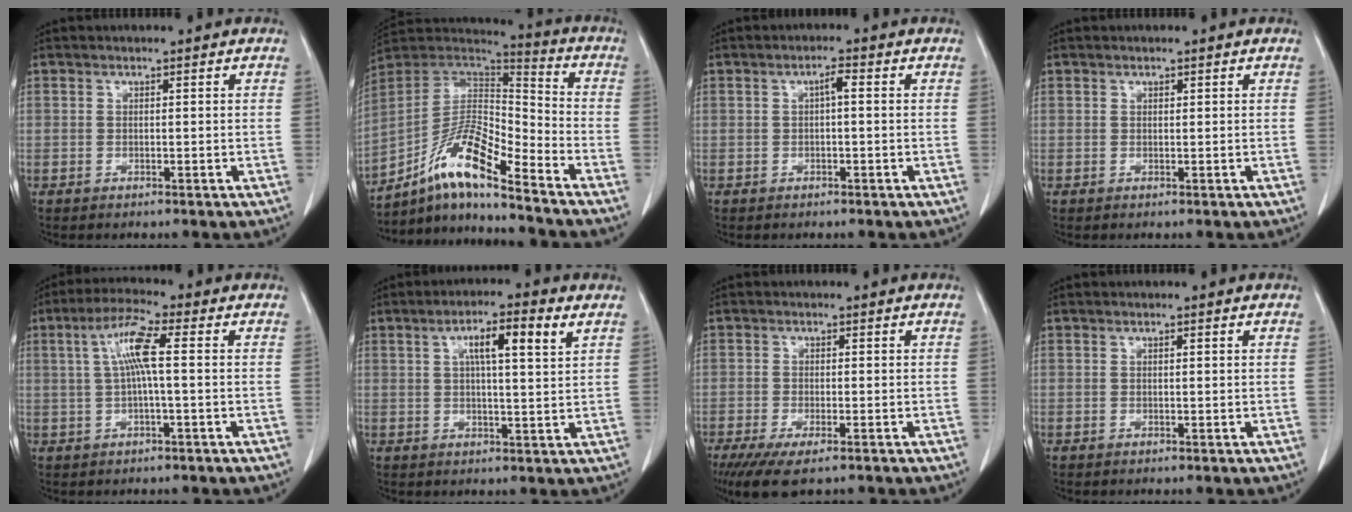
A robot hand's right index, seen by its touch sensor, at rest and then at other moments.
{"total": 13.6, "force": [-9.3, 1.7, 9.7], "torque": [-0.174, 0.019, -0.166]}
{"total": 1.8, "force": [0.2, 0.3, 1.8], "torque": [-0.029, 0.005, 0.003]}
{"total": 0.6, "force": [0.4, 0.3, 0.3], "torque": [-0.007, -0.002, 0.007]}
{"total": 7.0, "force": [1.2, 0.7, 6.9], "torque": [-0.137, 0.015, 0.021]}
{"total": 7.6, "force": [3.3, 0.8, 6.8], "torque": [-0.116, 0.010, 0.049]}
{"total": 7.1, "force": [-4.9, 1.7, 4.8], "torque": [-0.076, -0.019, -0.075]}
{"total": 0.5, "force": [0.2, 0.0, 0.5], "torque": [-0.010, 0.001, 0.004]}